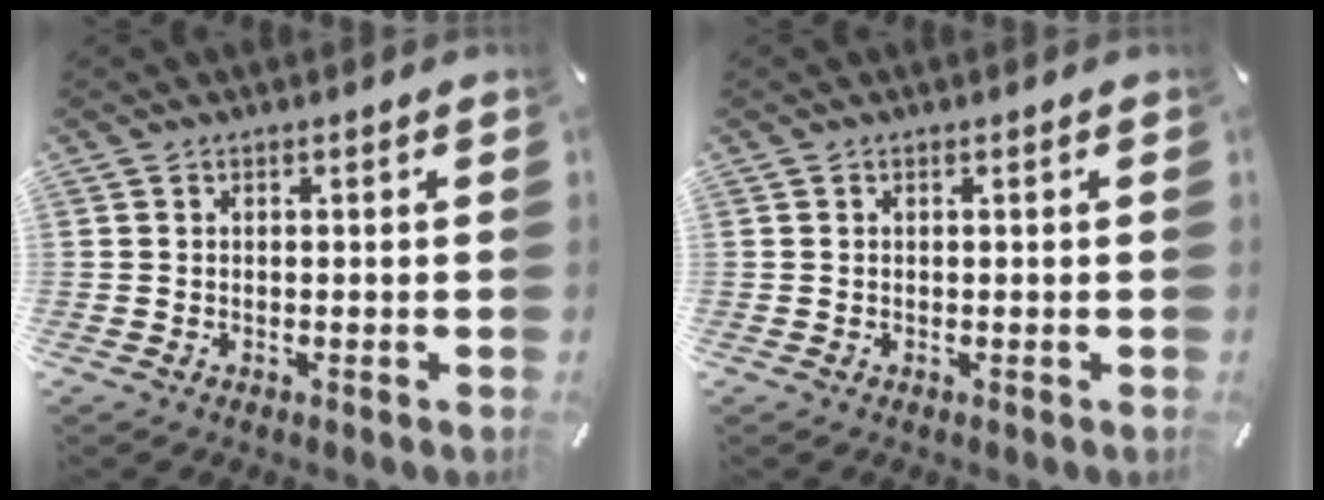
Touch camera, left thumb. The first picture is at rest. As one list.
[{"total": 0.0}]